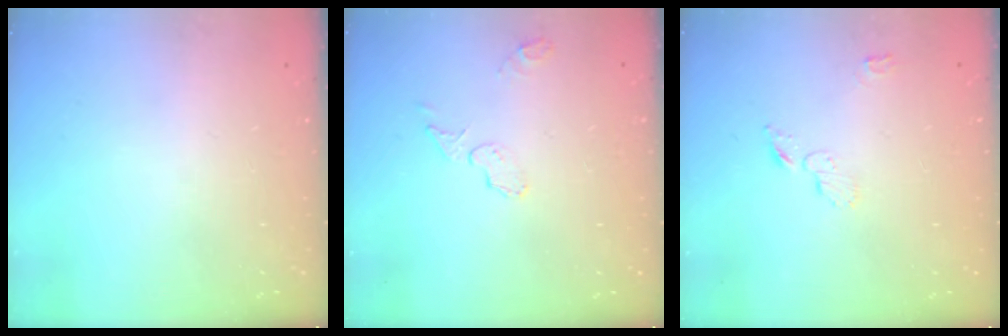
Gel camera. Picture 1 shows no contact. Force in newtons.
{"total": 4.9, "press": 4.6, "slide": 1.4}
{"total": 4.9, "press": 4.8, "slide": 0.6}